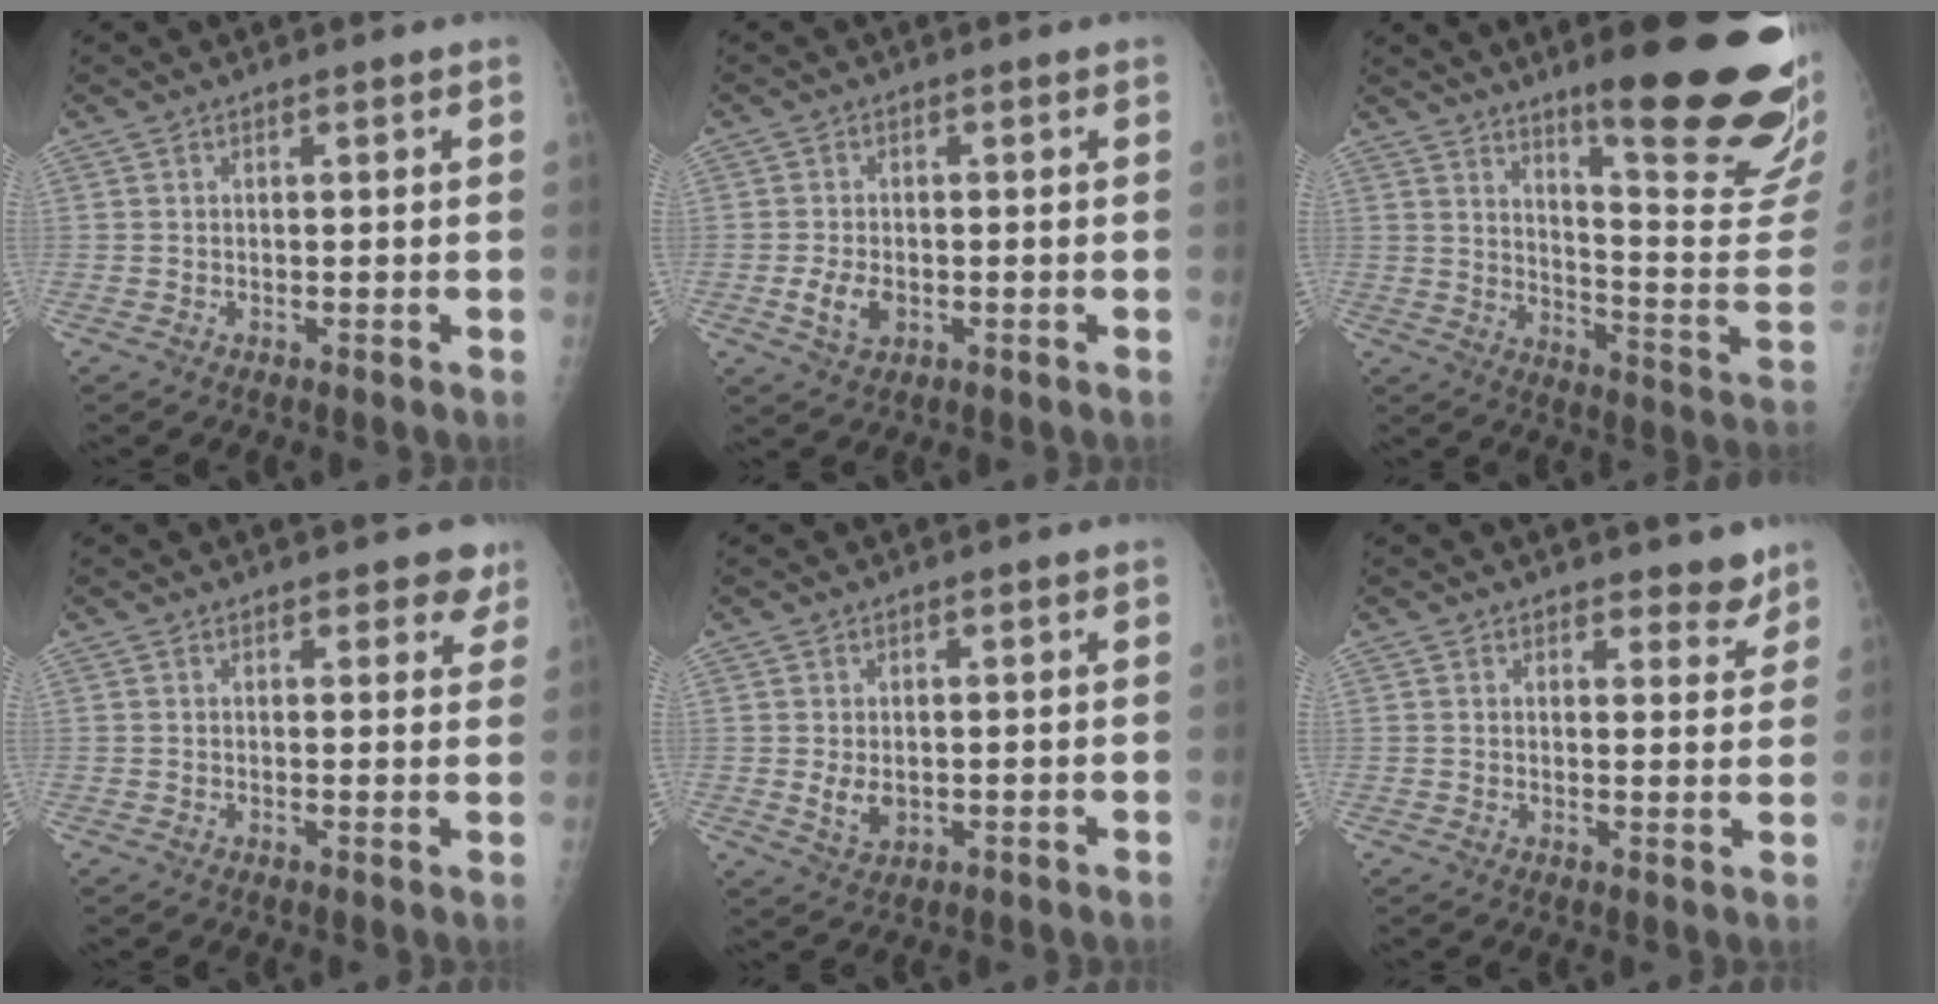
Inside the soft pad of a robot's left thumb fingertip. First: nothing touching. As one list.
[{"total": 4.4, "force": [-1.1, 2.9, 3.1], "torque": [-0.058, -0.002, -0.017]}, {"total": 25.8, "force": [16.8, 3.9, 19.1], "torque": [-0.222, -0.111, 0.239]}, {"total": 4.2, "force": [3.2, 2.1, 1.8], "torque": [0.015, -0.014, 0.033]}, {"total": 3.3, "force": [0.2, 2.3, 2.4], "torque": [-0.036, -0.009, 0.011]}, {"total": 3.9, "force": [3.3, 1.8, 1.1], "torque": [0.013, -0.024, 0.039]}]